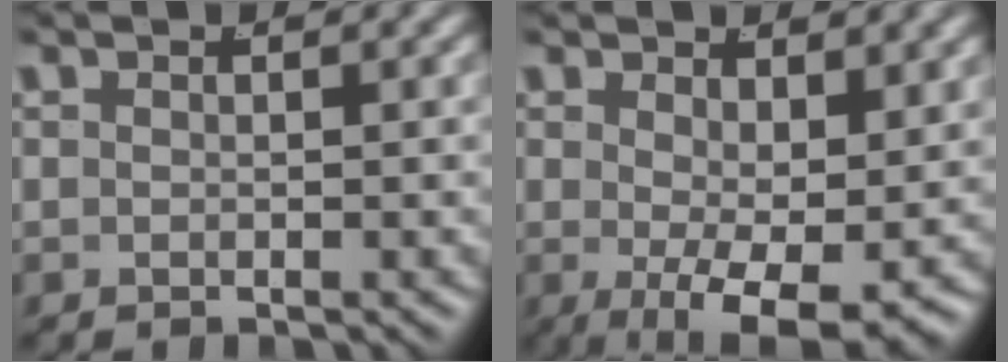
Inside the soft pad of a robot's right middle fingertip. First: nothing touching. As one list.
[{"total": 5.8, "force": [-1.3, 1.7, 5.3], "torque": [-0.079, -0.034, -0.002]}]